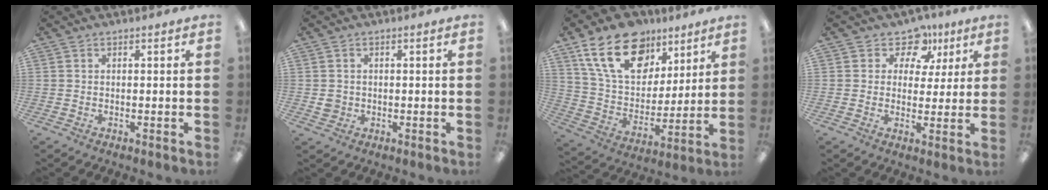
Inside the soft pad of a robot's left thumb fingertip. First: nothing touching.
{"total": 2.5, "force": [-0.1, 2.4, 0.6], "torque": [-0.004, 0.001, -0.004]}
{"total": 20.2, "force": [11.7, 12.6, 10.6], "torque": [-0.178, -0.043, 0.215]}
{"total": 8.4, "force": [4.8, 6.3, 2.7], "torque": [-0.046, -0.031, 0.085]}